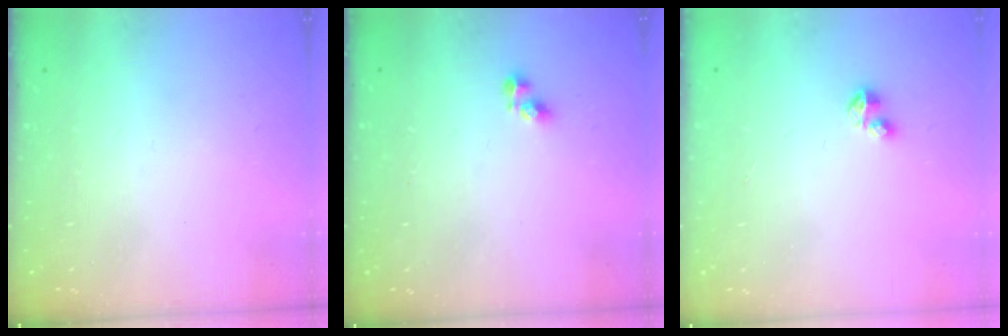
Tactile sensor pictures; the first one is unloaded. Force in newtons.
{"total": 4.1, "press": 4.0, "slide": 0.6}
{"total": 2.1, "press": 2.1, "slide": 0.2}